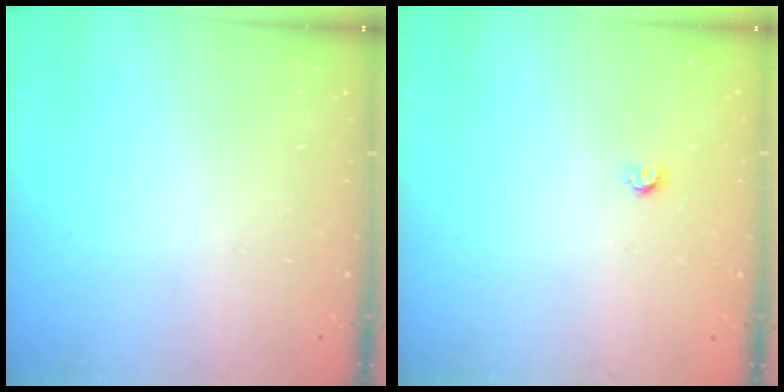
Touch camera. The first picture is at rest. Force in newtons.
{"total": 3.2, "press": 3.2, "slide": 0.3}